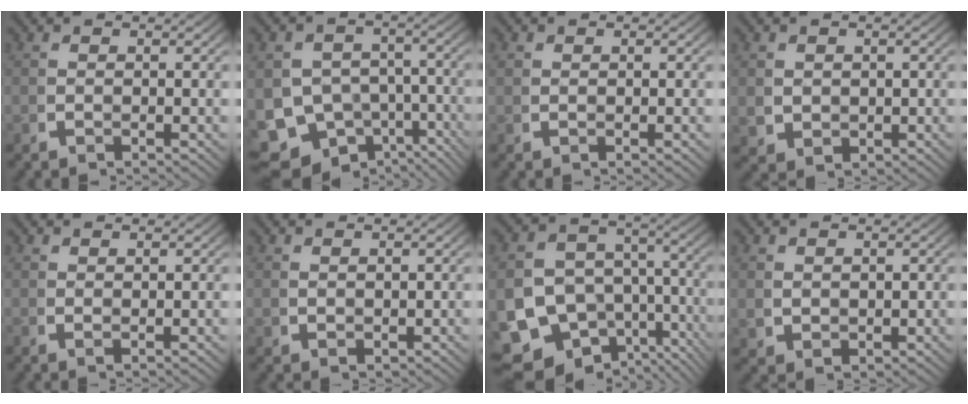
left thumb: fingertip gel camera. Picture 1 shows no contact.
{"total": 13.2, "force": [-5.3, 10.4, 6.0], "torque": [-0.123, -0.082, -0.067]}
{"total": 0.5, "force": [0.4, 0.2, 0.2], "torque": [-0.007, -0.001, 0.011]}
{"total": 3.0, "force": [0.3, 2.7, 1.2], "torque": [-0.028, -0.019, 0.019]}
{"total": 1.1, "force": [1.0, -0.1, 0.4], "torque": [-0.003, -0.001, 0.023]}
{"total": 1.1, "force": [0.8, 0.6, 0.5], "torque": [-0.002, -0.002, 0.024]}
{"total": 16.1, "force": [-5.7, 12.8, 7.9], "torque": [-0.174, -0.100, -0.071]}
{"total": 1.9, "force": [0.9, 1.5, 0.8], "torque": [-0.009, -0.007, 0.029]}